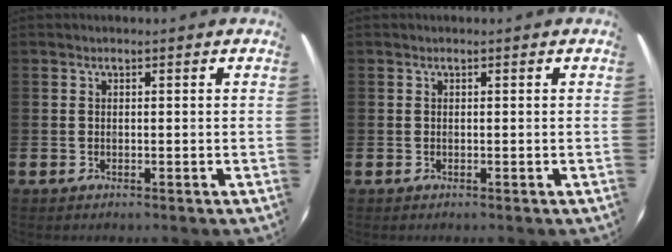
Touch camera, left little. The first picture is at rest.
{"total": 0.0}